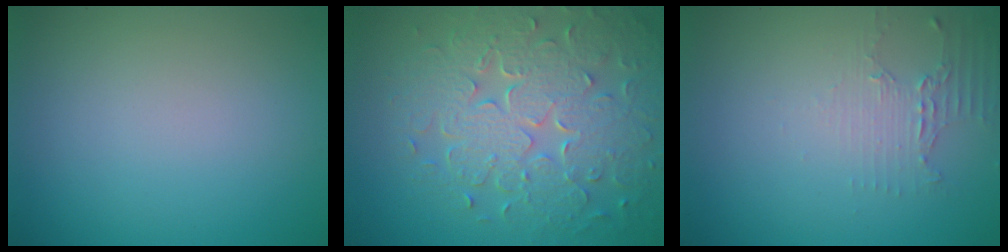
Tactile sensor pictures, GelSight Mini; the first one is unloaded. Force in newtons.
{"total": 8.1, "press": 5.9, "slide": 5.6}
{"total": 2.2, "press": 1.5, "slide": 1.5}